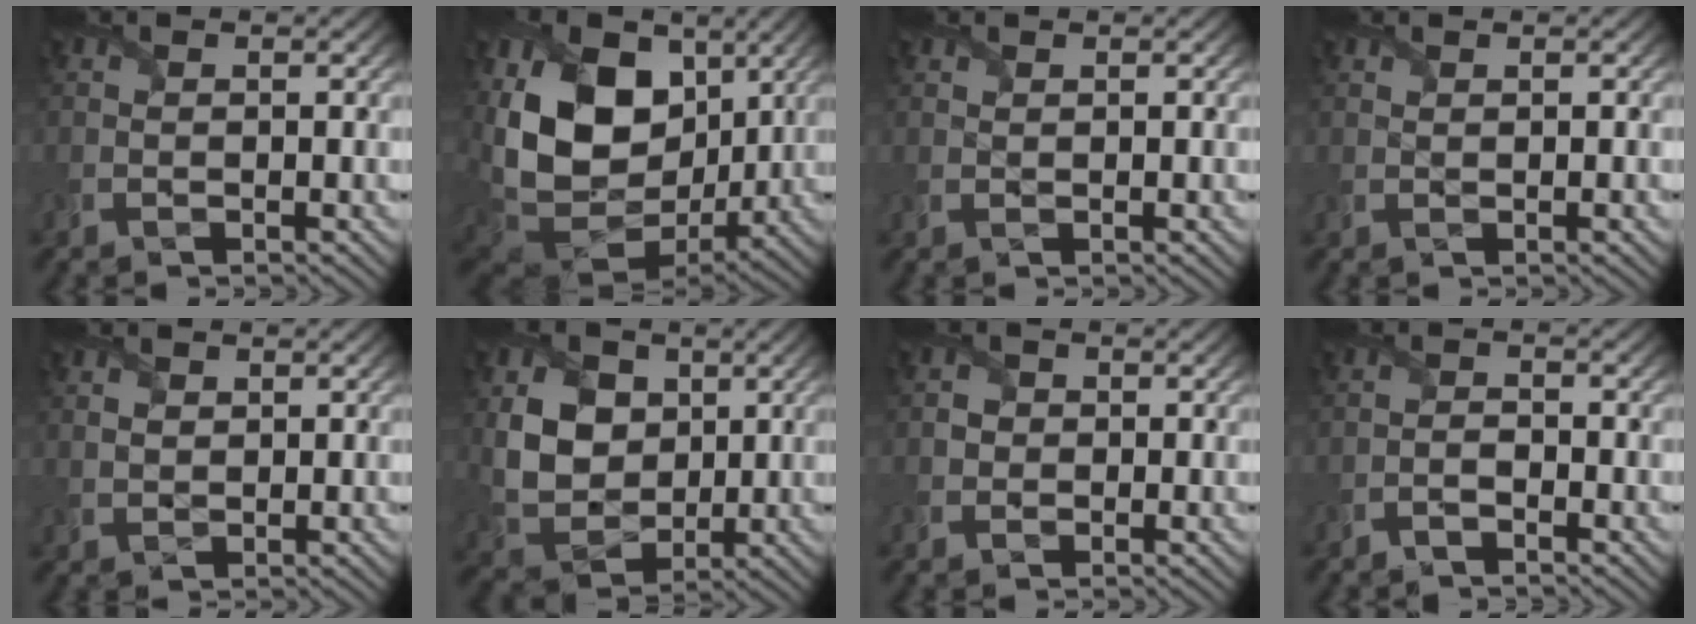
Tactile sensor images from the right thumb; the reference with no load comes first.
{"total": 19.7, "force": [3.9, 13.9, 13.4], "torque": [-0.293, -0.002, 0.081]}
{"total": 0.7, "force": [0.7, 0.0, 0.0], "torque": [-0.002, 0.001, 0.015]}
{"total": 0.7, "force": [0.6, 0.0, 0.2], "torque": [-0.005, 0.001, 0.015]}
{"total": 1.8, "force": [1.1, 1.2, 0.7], "torque": [-0.021, -0.002, 0.022]}
{"total": 9.3, "force": [2.0, 7.4, 5.3], "torque": [-0.138, -0.007, 0.033]}
{"total": 1.4, "force": [0.1, 1.3, 0.2], "torque": [-0.004, 0.000, -0.003]}
{"total": 1.4, "force": [-1.2, 0.4, 0.7], "torque": [-0.016, 0.003, -0.028]}